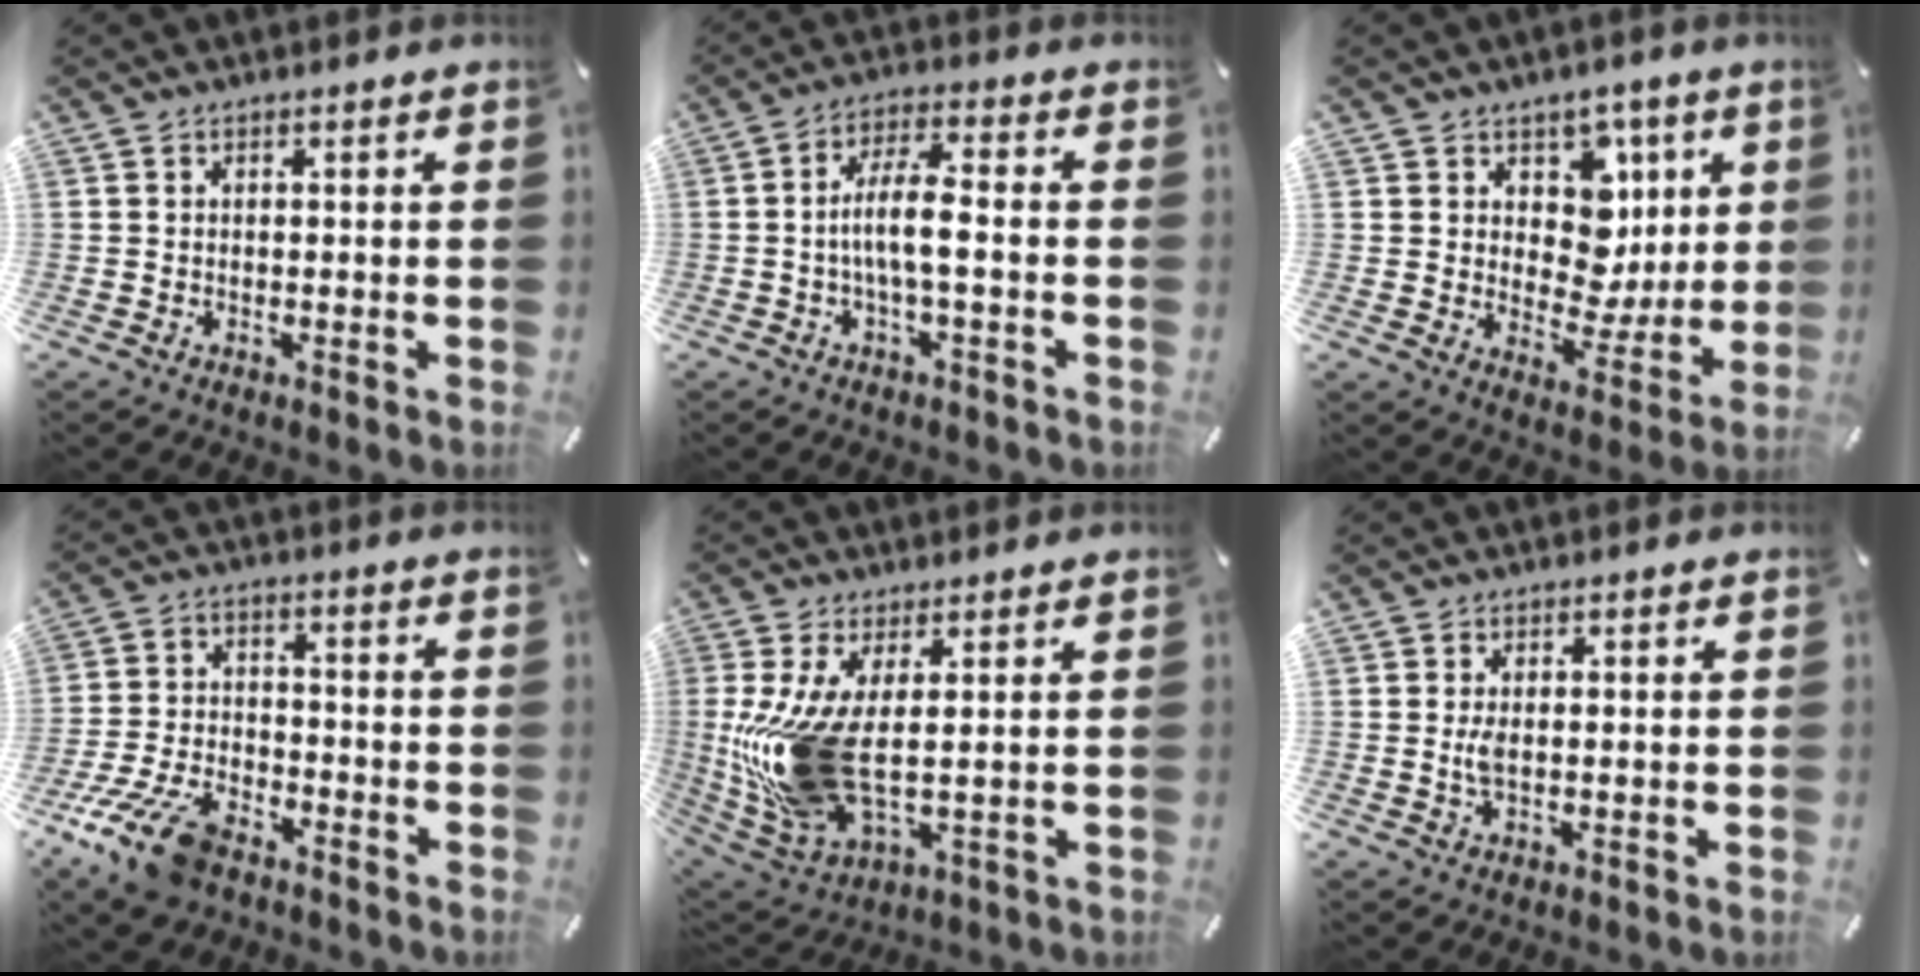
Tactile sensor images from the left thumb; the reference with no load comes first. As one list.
[{"total": 8.5, "force": [-1.4, 2.4, 8.1], "torque": [-0.152, 0.007, -0.026]}, {"total": 12.0, "force": [3.3, 10.1, 5.5], "torque": [-0.057, -0.031, 0.065]}, {"total": 12.1, "force": [-8.2, 5.9, 6.8], "torque": [-0.135, 0.042, -0.151]}, {"total": 15.0, "force": [1.2, 6.8, 13.3], "torque": [-0.297, -0.023, 0.027]}, {"total": 2.5, "force": [0.1, 1.3, 2.2], "torque": [-0.044, -0.005, -0.003]}]